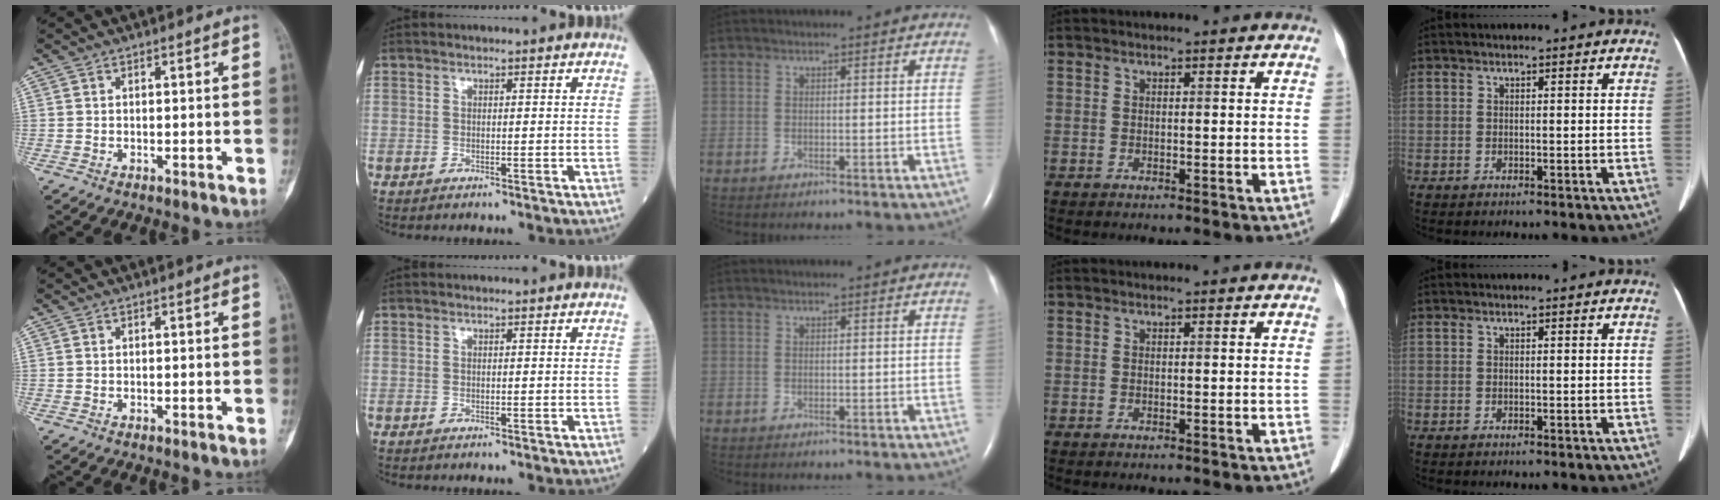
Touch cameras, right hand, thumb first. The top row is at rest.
{}